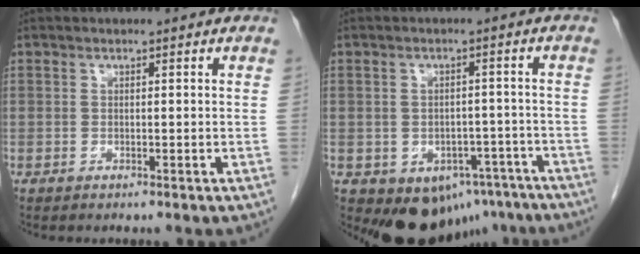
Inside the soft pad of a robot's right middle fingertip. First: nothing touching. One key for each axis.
{"total": 10.5, "fx": -6.4, "fy": 7.2, "fz": 4.2, "tx": -0.044, "ty": 0.021, "tz": -0.078}